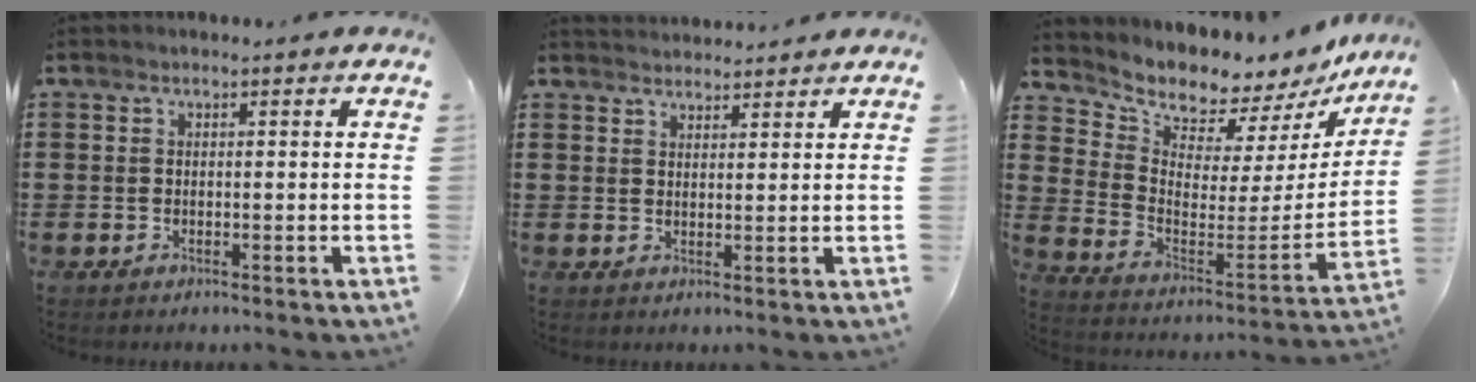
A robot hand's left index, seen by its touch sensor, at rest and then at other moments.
{"total": 2.2, "force": [2.2, 0.1, -0.3], "torque": [0.000, -0.004, 0.043]}
{"total": 6.3, "force": [6.2, 1.1, -0.2], "torque": [-0.034, -0.071, 0.101]}